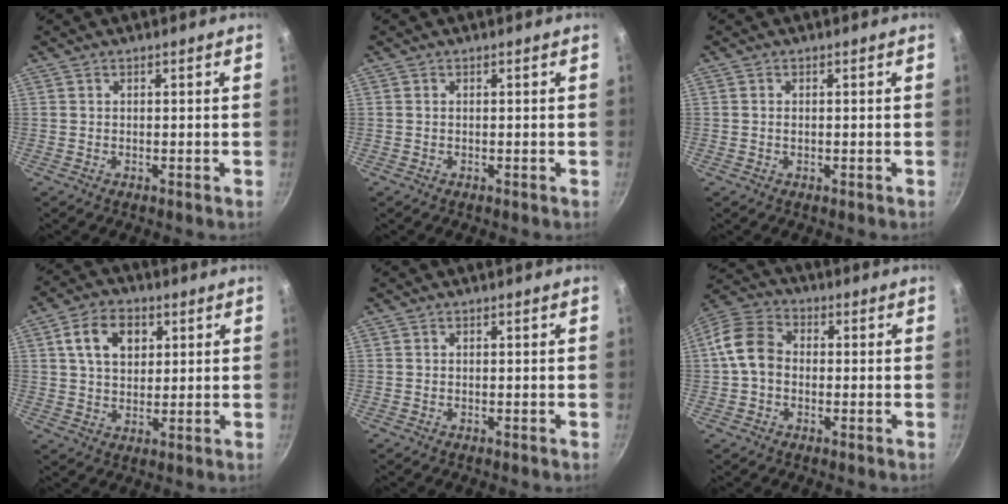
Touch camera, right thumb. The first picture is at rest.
{"total": 0.0}
{"total": 0.7, "force": [0.0, 0.4, 0.6], "torque": [-0.012, 0.002, -0.001]}
{"total": 9.0, "force": [3.0, 6.2, 5.8], "torque": [-0.085, 0.001, 0.048]}
{"total": 0.0}
{"total": 8.9, "force": [-0.3, 6.9, 5.6], "torque": [-0.091, 0.027, -0.023]}